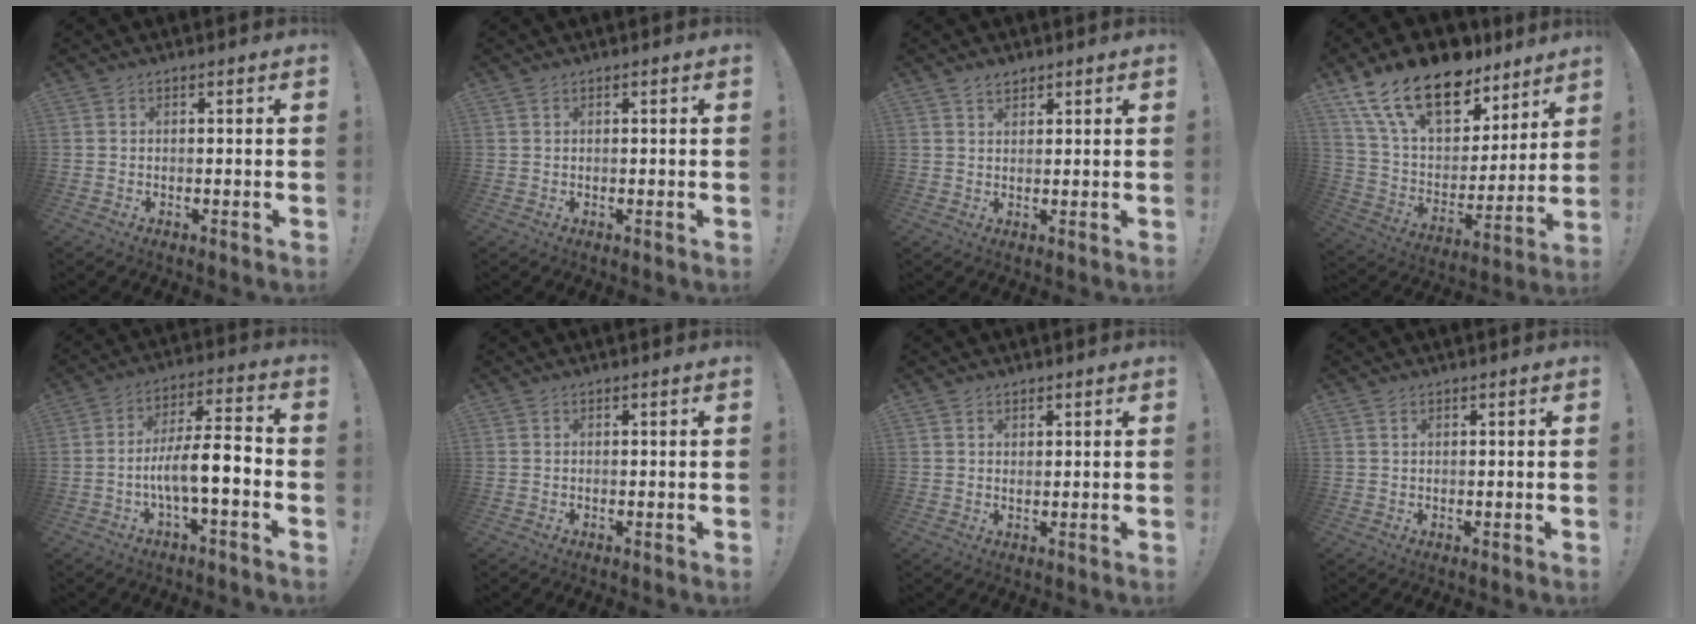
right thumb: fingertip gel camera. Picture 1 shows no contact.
{"total": 0.6, "force": [0.5, 0.2, 0.2], "torque": [-0.001, -0.002, 0.008]}
{"total": 2.7, "force": [2.2, 1.4, 0.8], "torque": [-0.008, -0.012, 0.038]}
{"total": 22.0, "force": [14.7, 10.9, 12.3], "torque": [-0.208, -0.087, 0.274]}
{"total": 12.6, "force": [-3.9, 2.8, 11.7], "torque": [-0.215, 0.018, -0.066]}
{"total": 0.0}
{"total": 1.4, "force": [1.1, 0.8, 0.3], "torque": [0.007, -0.008, 0.020]}
{"total": 0.7, "force": [0.5, 0.4, 0.4], "torque": [-0.006, -0.001, 0.008]}